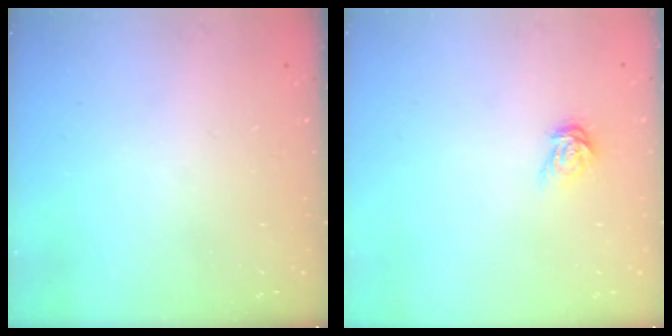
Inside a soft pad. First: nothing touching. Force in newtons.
{"total": 5.6, "press": 5.6, "slide": 0.7}